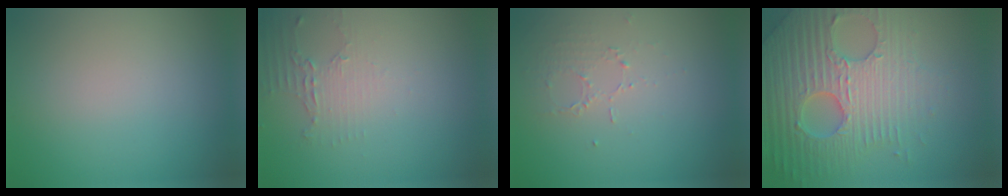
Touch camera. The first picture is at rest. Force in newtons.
{"total": 2.0, "press": 1.5, "slide": 1.3}
{"total": 1.3, "press": 0.6, "slide": 1.1}
{"total": 7.3, "press": 7.1, "slide": 1.8}